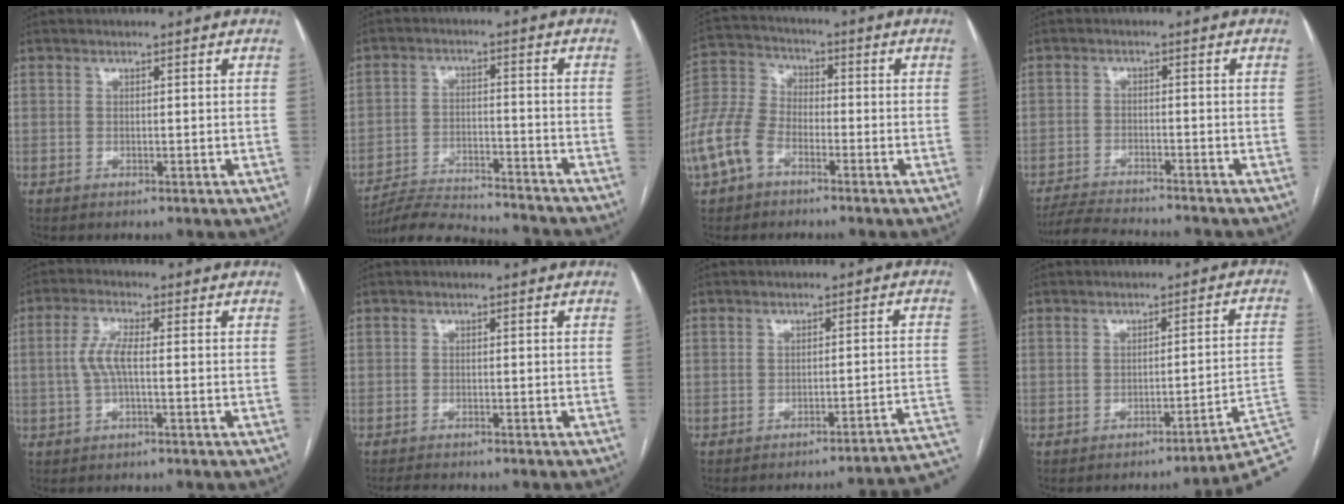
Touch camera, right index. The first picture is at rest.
{"total": 16.2, "force": [-15.5, 1.2, 4.8], "torque": [-0.086, -0.013, -0.231]}
{"total": 10.2, "force": [-5.1, 6.1, 6.4], "torque": [-0.171, 0.010, -0.106]}
{"total": 8.8, "force": [-8.3, 0.2, 2.8], "torque": [-0.045, -0.012, -0.136]}
{"total": 4.5, "force": [-0.2, 0.9, 4.4], "torque": [-0.102, 0.009, -0.004]}
{"total": 3.1, "force": [-2.9, 0.7, 0.9], "torque": [-0.015, -0.008, -0.042]}
{"total": 11.2, "force": [-9.7, -0.5, 5.6], "torque": [-0.025, 0.014, -0.104]}
{"total": 8.7, "force": [-6.2, -1.7, 5.9], "torque": [-0.038, 0.029, -0.070]}